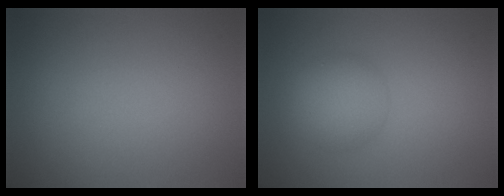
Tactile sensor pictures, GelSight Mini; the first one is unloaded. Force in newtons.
{"total": 3.8, "press": 3.8, "slide": 0.1}